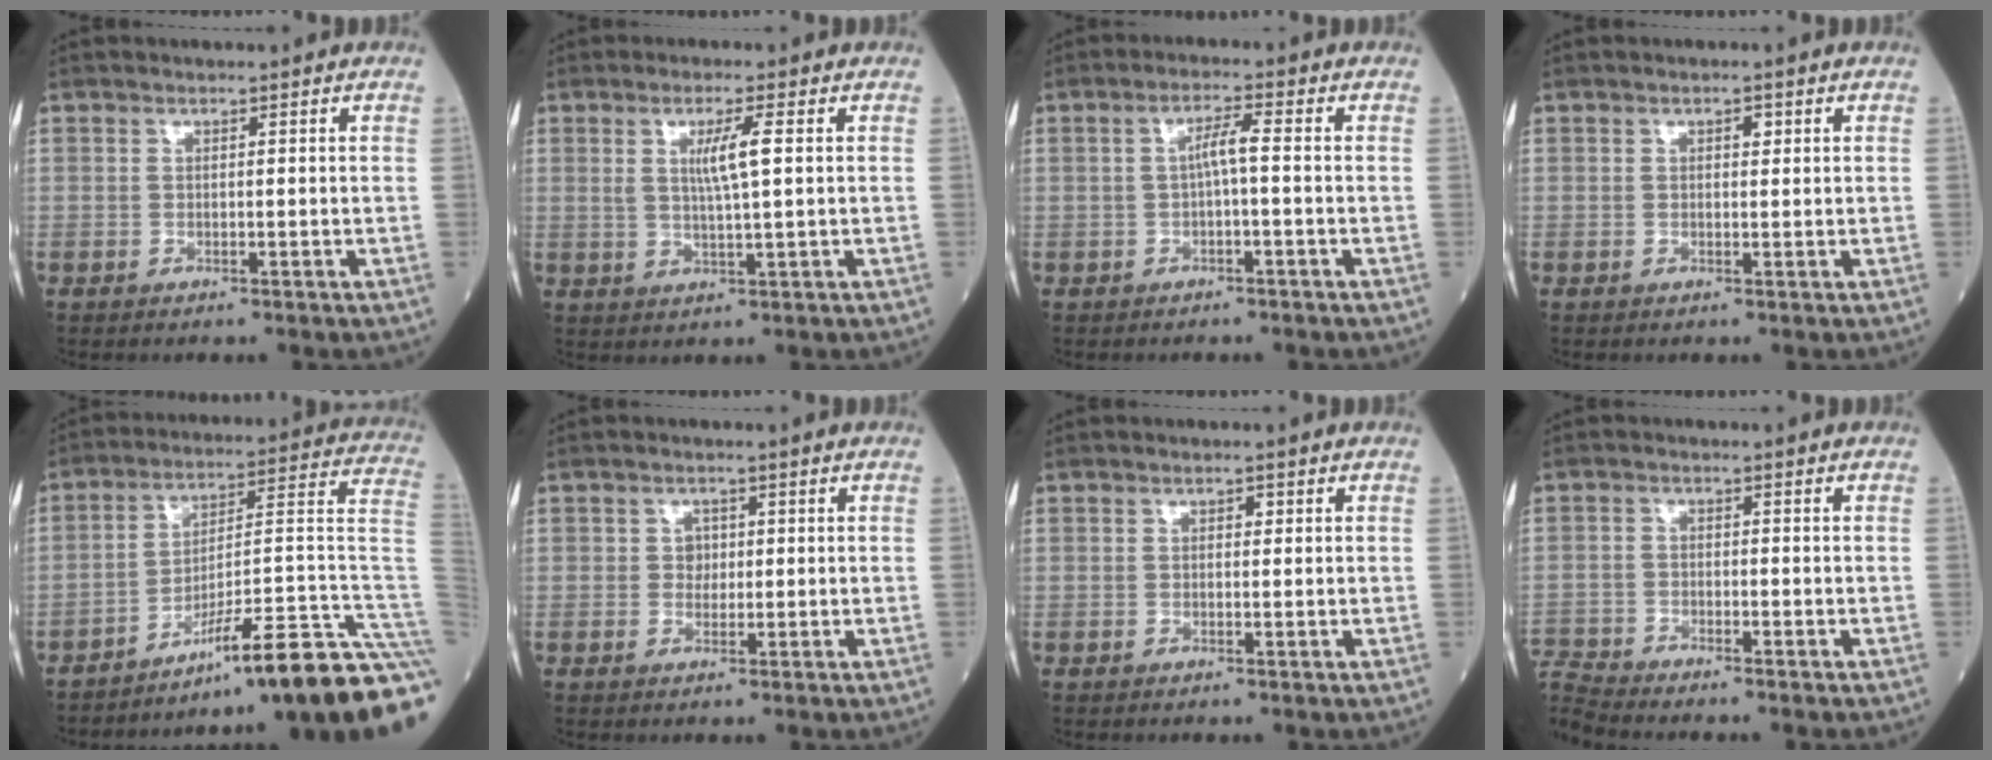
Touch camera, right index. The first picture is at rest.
{"total": 4.5, "force": [1.2, 0.0, 4.4], "torque": [-0.081, -0.003, 0.022]}
{"total": 3.0, "force": [-0.2, 0.2, 3.0], "torque": [-0.052, 0.009, -0.003]}
{"total": 1.2, "force": [0.5, 0.6, 0.9], "torque": [-0.010, 0.001, 0.005]}
{"total": 22.7, "force": [-15.9, -0.7, 16.2], "torque": [-0.123, 0.023, -0.243]}
{"total": 1.8, "force": [0.3, 1.6, 0.9], "torque": [-0.008, 0.001, 0.002]}
{"total": 0.8, "force": [0.3, 0.5, 0.6], "torque": [-0.007, 0.001, 0.003]}
{"total": 5.4, "force": [-5.2, -1.3, 0.0], "torque": [-0.013, -0.003, -0.100]}